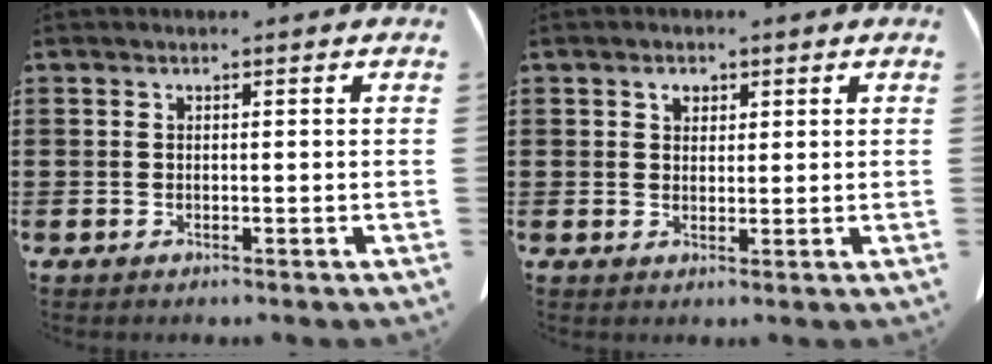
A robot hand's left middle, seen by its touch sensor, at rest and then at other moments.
{"total": 2.0, "force": [1.1, 1.3, 0.9], "torque": [-0.014, 0.001, 0.019]}